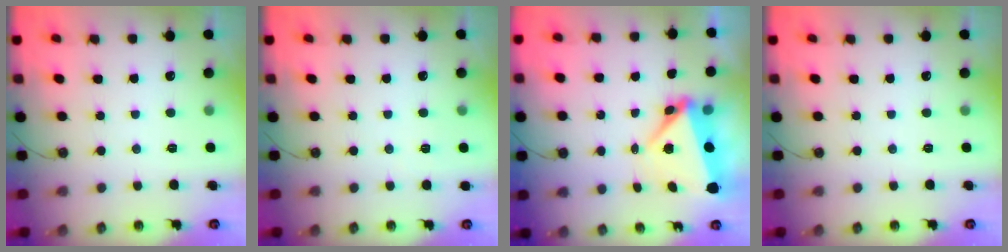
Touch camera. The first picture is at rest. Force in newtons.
{"total": 1.5, "press": 1.4, "slide": 0.4}
{"total": 6.4, "press": 6.0, "slide": 2.1}
{"total": 0.0}